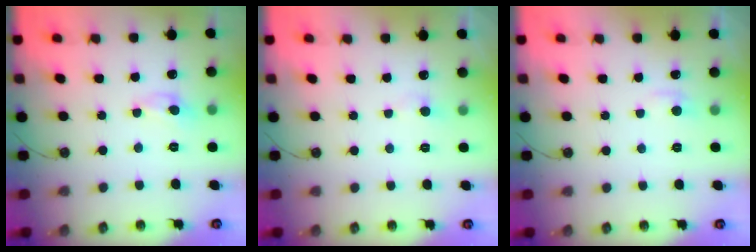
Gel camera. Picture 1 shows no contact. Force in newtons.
{"total": 1.9, "press": 1.7, "slide": 0.7}
{"total": 1.1, "press": 0.8, "slide": 0.7}